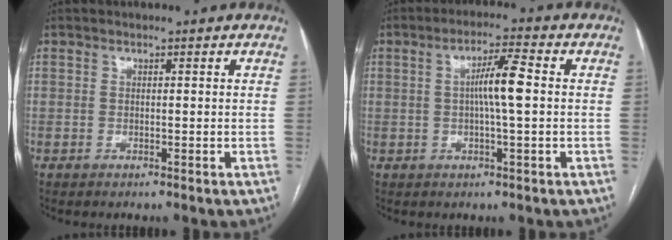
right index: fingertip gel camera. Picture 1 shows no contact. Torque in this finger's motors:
{"motor_torque": [0.36, 0.12, 0.17, 0.07]}